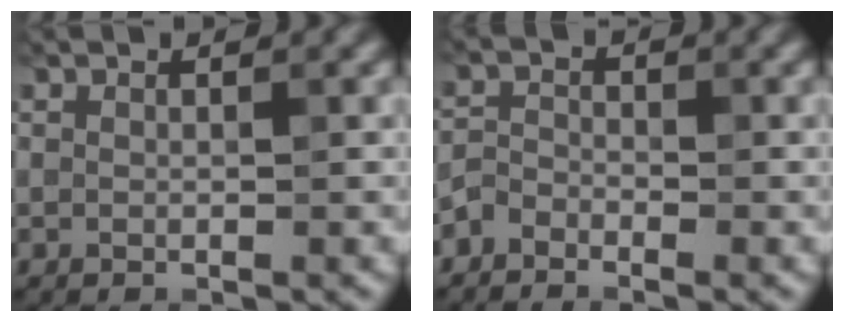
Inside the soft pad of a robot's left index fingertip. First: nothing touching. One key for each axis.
{"total": 3.9, "fx": -3.5, "fy": -0.8, "fz": -1.4, "tx": -0.007, "ty": -0.014, "tz": -0.033}